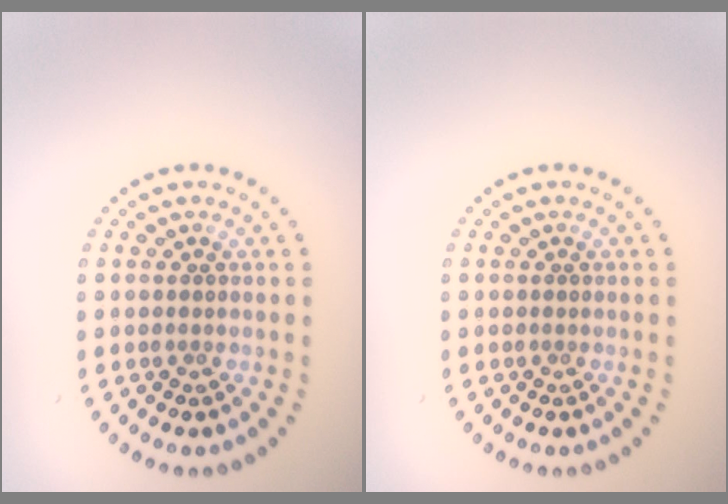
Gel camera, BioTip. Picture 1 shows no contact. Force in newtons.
{"total": 0.0}